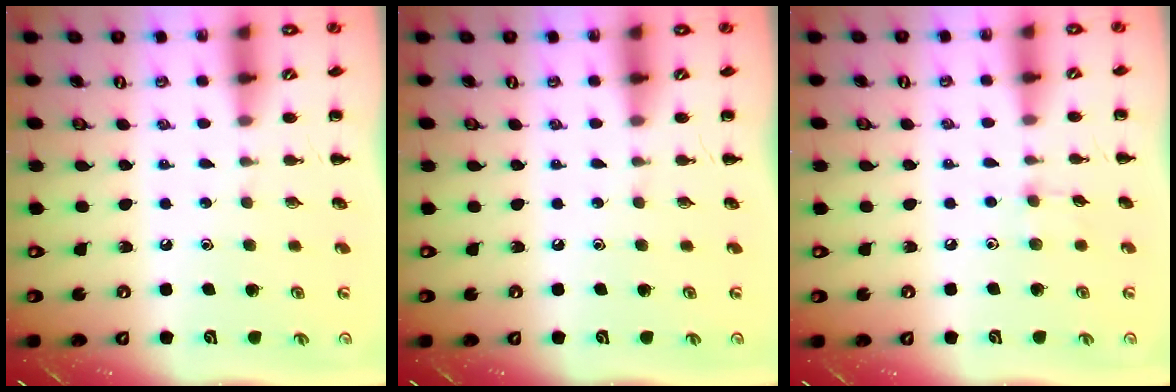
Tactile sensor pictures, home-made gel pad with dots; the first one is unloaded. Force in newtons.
{"total": 0.0}
{"total": 3.2, "press": 3.1, "slide": 1.0}